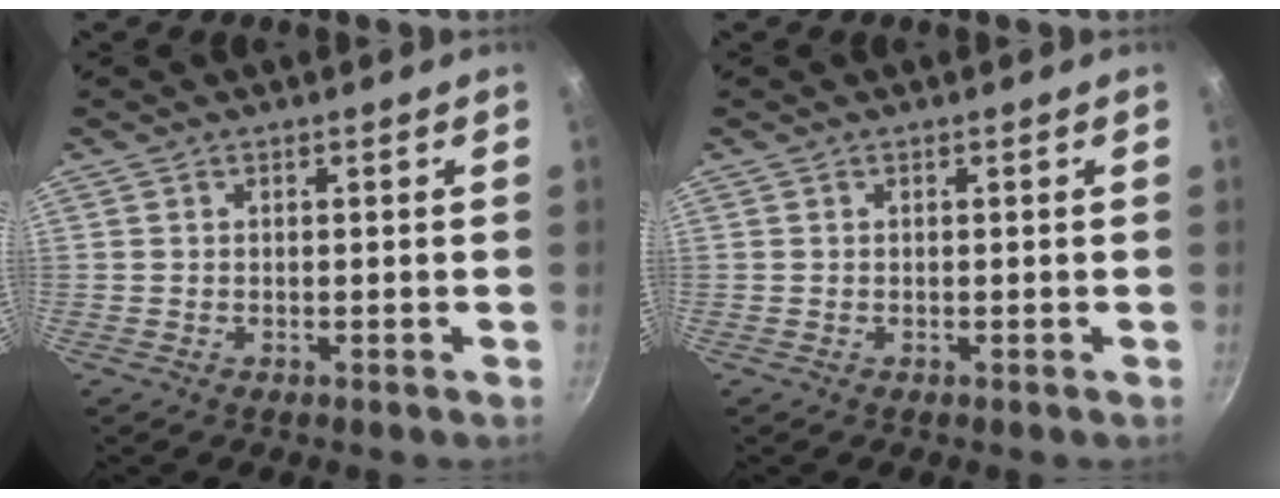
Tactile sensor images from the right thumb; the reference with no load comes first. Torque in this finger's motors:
{"motor_torque": [0.00, 0.00, 0.07, 0.07, -0.02]}